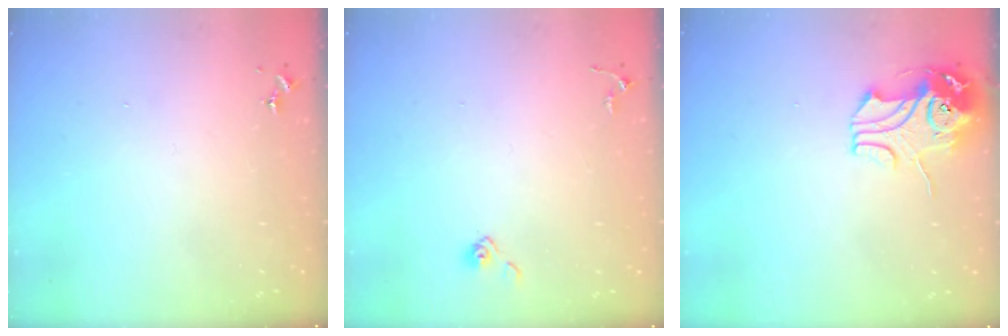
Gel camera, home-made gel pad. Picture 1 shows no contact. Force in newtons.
{"total": 3.3, "press": 3.3, "slide": 0.4}
{"total": 10.6, "press": 10.4, "slide": 1.7}